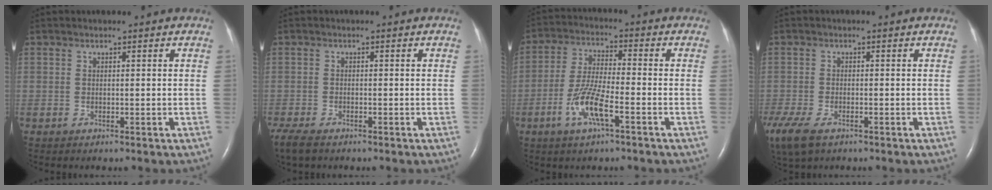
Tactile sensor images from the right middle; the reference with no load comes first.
{"total": 5.4, "force": [-4.1, 1.9, 2.9], "torque": [-0.064, -0.015, -0.071]}
{"total": 8.0, "force": [-3.6, 1.4, 7.0], "torque": [-0.151, -0.003, -0.069]}
{"total": 12.9, "force": [-7.8, 6.8, 7.8], "torque": [-0.221, -0.028, -0.124]}